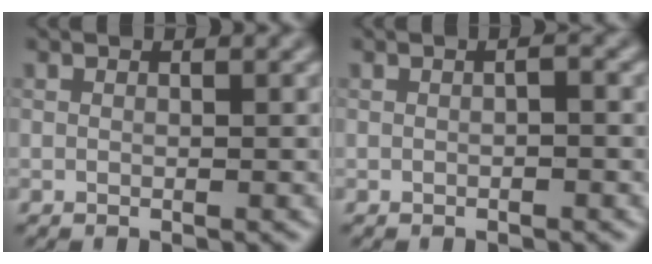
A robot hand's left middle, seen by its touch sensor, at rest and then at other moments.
{"total": 0.6, "force": [-0.2, 0.1, 0.6], "torque": [-0.010, 0.002, -0.002]}